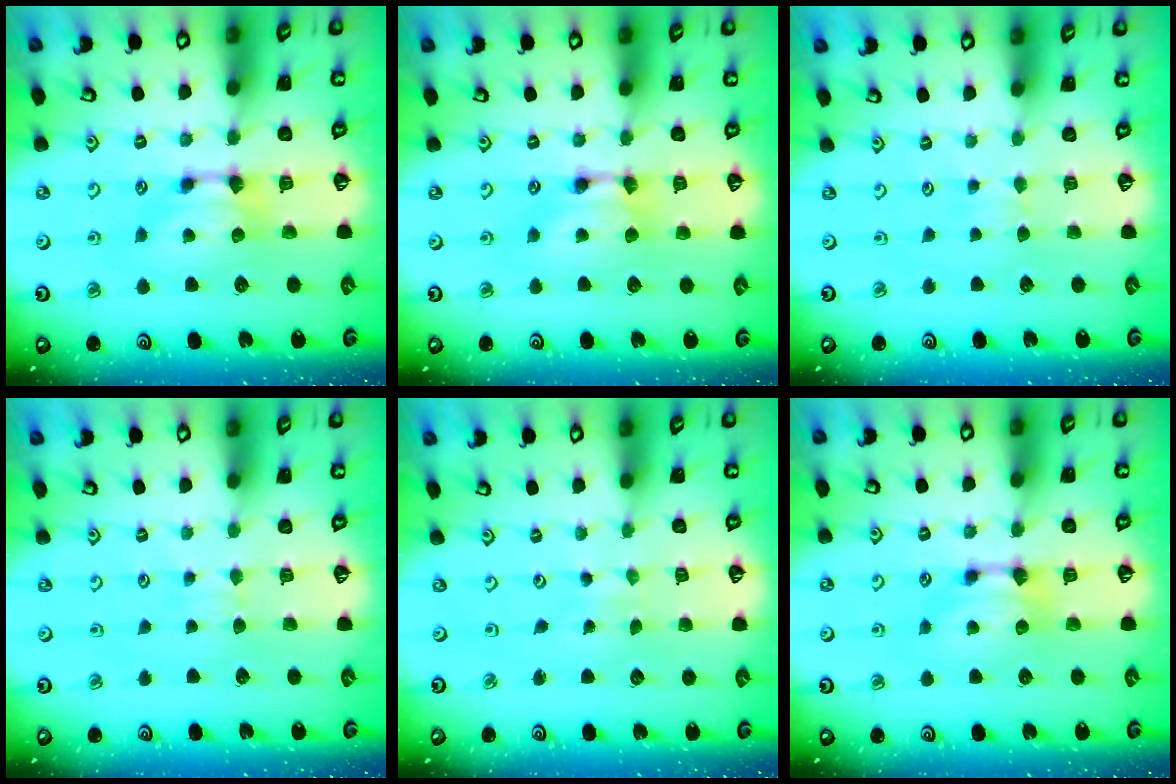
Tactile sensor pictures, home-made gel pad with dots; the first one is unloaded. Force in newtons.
{"total": 1.8, "press": 1.8, "slide": 0.1}
{"total": 2.7, "press": 2.7, "slide": 0.4}
{"total": 2.7, "press": 2.7, "slide": 0.4}
{"total": 5.7, "press": 5.7, "slide": 0.3}
{"total": 0.0}